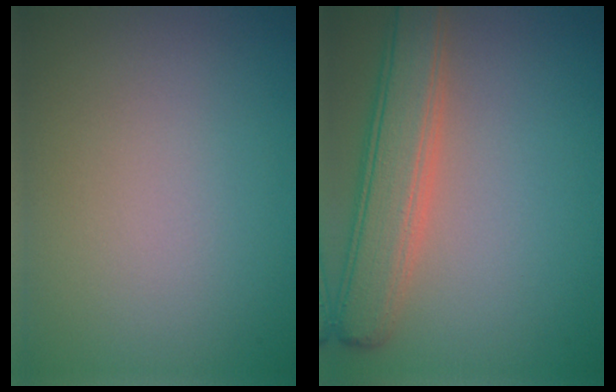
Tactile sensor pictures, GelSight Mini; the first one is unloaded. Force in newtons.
{"total": 5.4, "press": 5.4, "slide": 0.5}